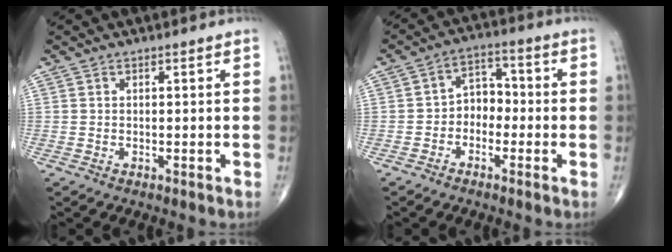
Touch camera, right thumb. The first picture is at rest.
{"total": 5.4, "force": [-1.7, 4.1, 3.0], "torque": [-0.024, 0.032, -0.045]}